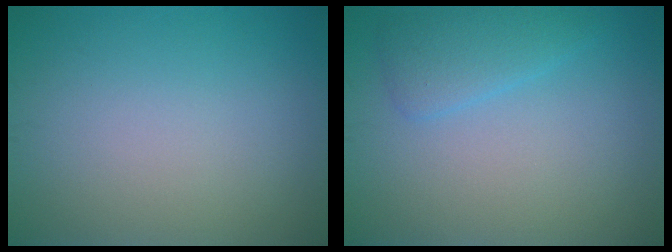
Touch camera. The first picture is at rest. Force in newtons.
{"total": 2.4, "press": 2.4, "slide": 0.2}